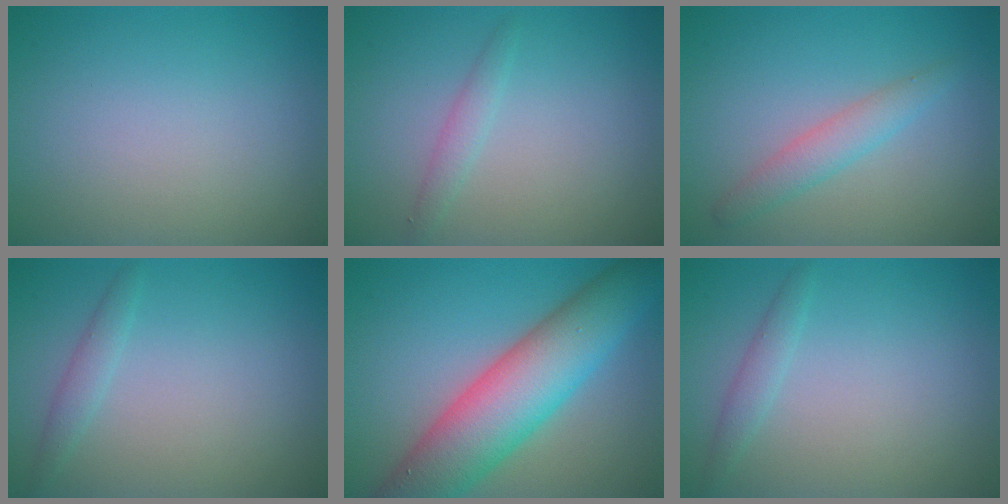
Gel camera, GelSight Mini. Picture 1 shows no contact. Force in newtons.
{"total": 1.3, "press": 1.2, "slide": 0.0}
{"total": 2.3, "press": 2.3, "slide": 0.0}
{"total": 1.2, "press": 1.2, "slide": 0.0}
{"total": 10.0, "press": 10.0, "slide": 0.5}
{"total": 1.2, "press": 1.2, "slide": 0.0}